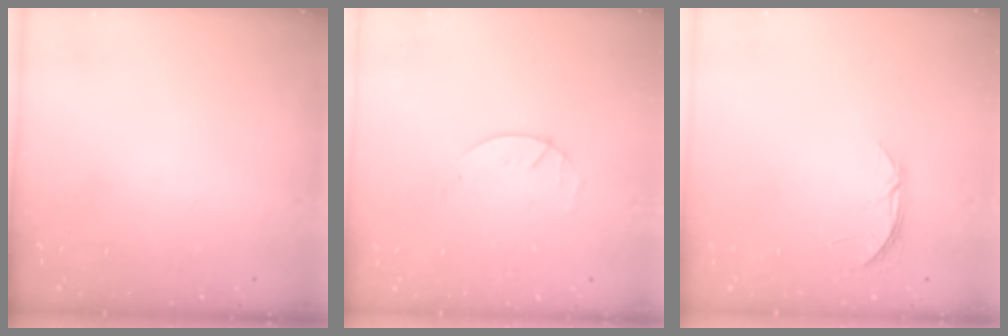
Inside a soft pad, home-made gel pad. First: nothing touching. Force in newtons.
{"total": 2.9, "press": 2.9, "slide": 0.4}
{"total": 4.0, "press": 4.0, "slide": 0.4}